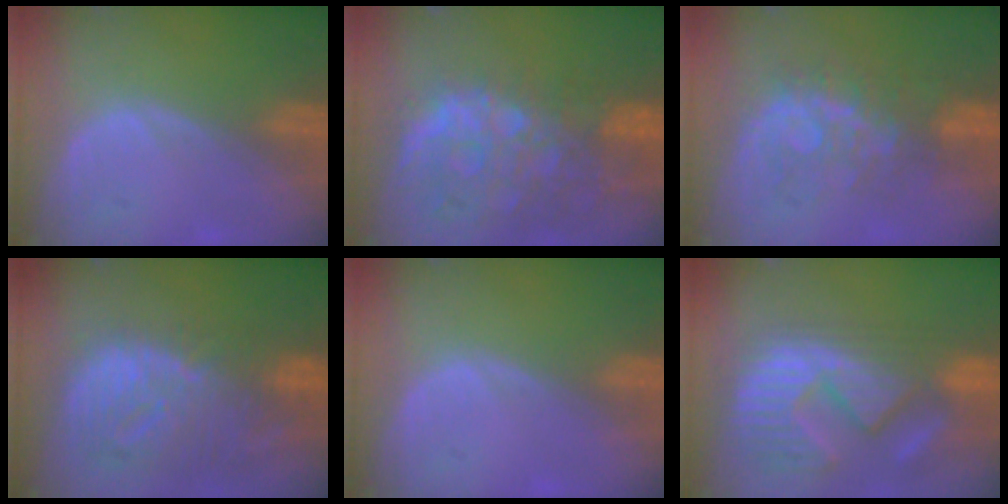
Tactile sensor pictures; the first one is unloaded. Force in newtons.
{"total": 13.2, "press": 10.8, "slide": 7.6}
{"total": 7.6, "press": 7.5, "slide": 1.5}
{"total": 12.5, "press": 10.8, "slide": 6.3}
{"total": 0.0}
{"total": 14.4, "press": 12.2, "slide": 7.6}